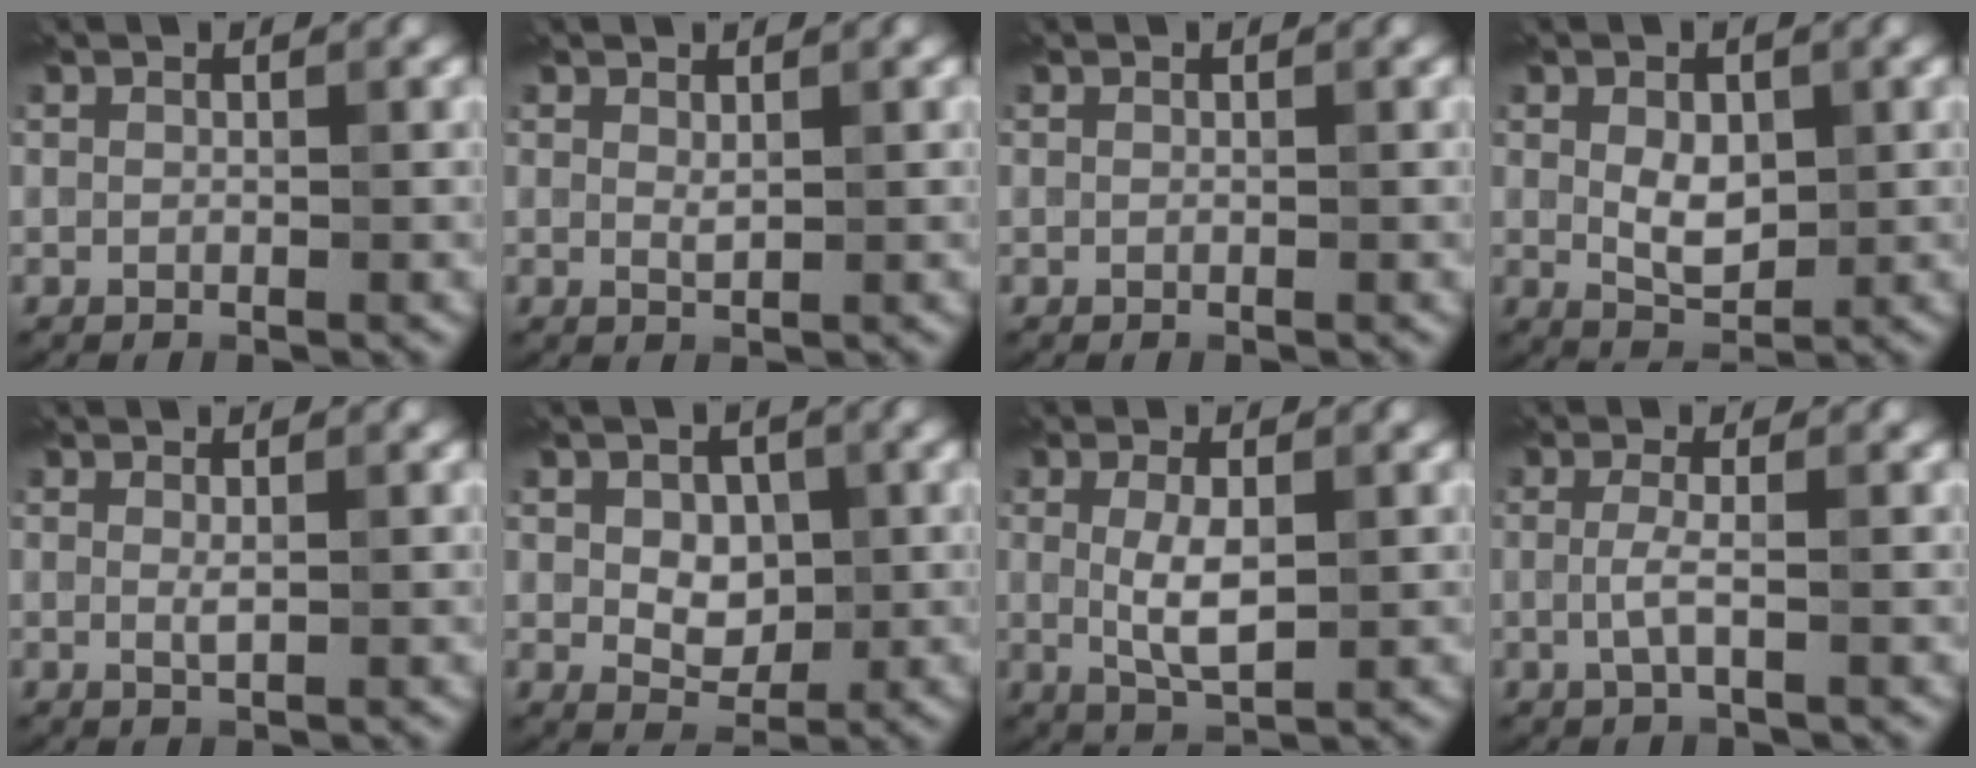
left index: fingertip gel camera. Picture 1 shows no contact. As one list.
[{"total": 0.5, "force": [0.3, 0.1, 0.4], "torque": [-0.011, -0.004, 0.010]}, {"total": 0.0}, {"total": 3.0, "force": [0.1, 1.9, 2.3], "torque": [-0.044, -0.006, 0.005]}, {"total": 0.6, "force": [0.1, 0.1, 0.6], "torque": [-0.013, -0.004, 0.001]}, {"total": 3.4, "force": [0.2, 2.4, 2.3], "torque": [-0.042, -0.007, 0.006]}, {"total": 3.3, "force": [0.0, 1.2, 3.1], "torque": [-0.066, -0.005, 0.005]}, {"total": 1.6, "force": [-0.5, 0.2, 1.5], "torque": [-0.037, -0.005, -0.012]}]